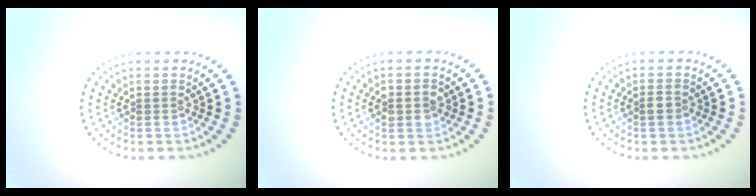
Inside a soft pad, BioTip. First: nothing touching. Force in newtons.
{"total": 2.3, "press": 2.3, "slide": 0.2}
{"total": 1.1, "press": 1.0, "slide": 0.4}